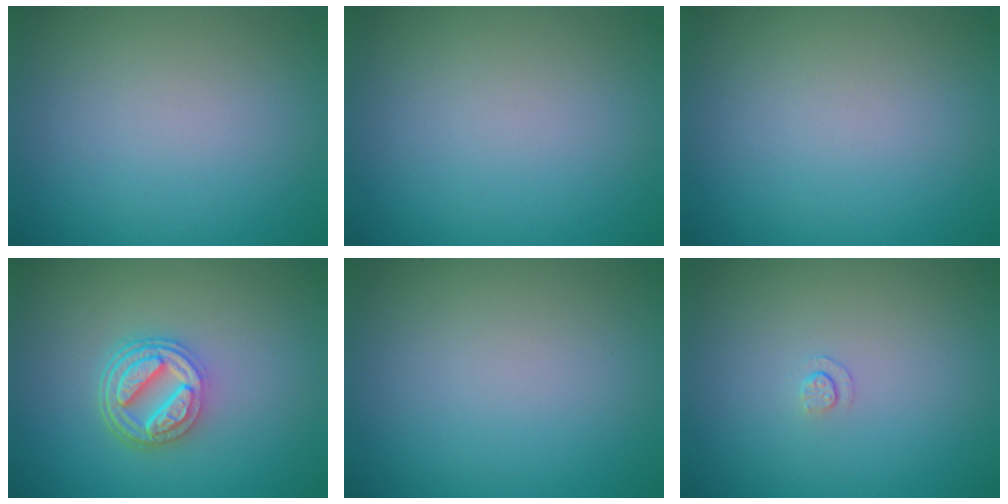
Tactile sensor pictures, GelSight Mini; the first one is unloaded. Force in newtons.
{"total": 0.0}
{"total": 0.0}
{"total": 4.9, "press": 3.7, "slide": 3.2}
{"total": 0.0}
{"total": 0.6, "press": 0.3, "slide": 0.6}